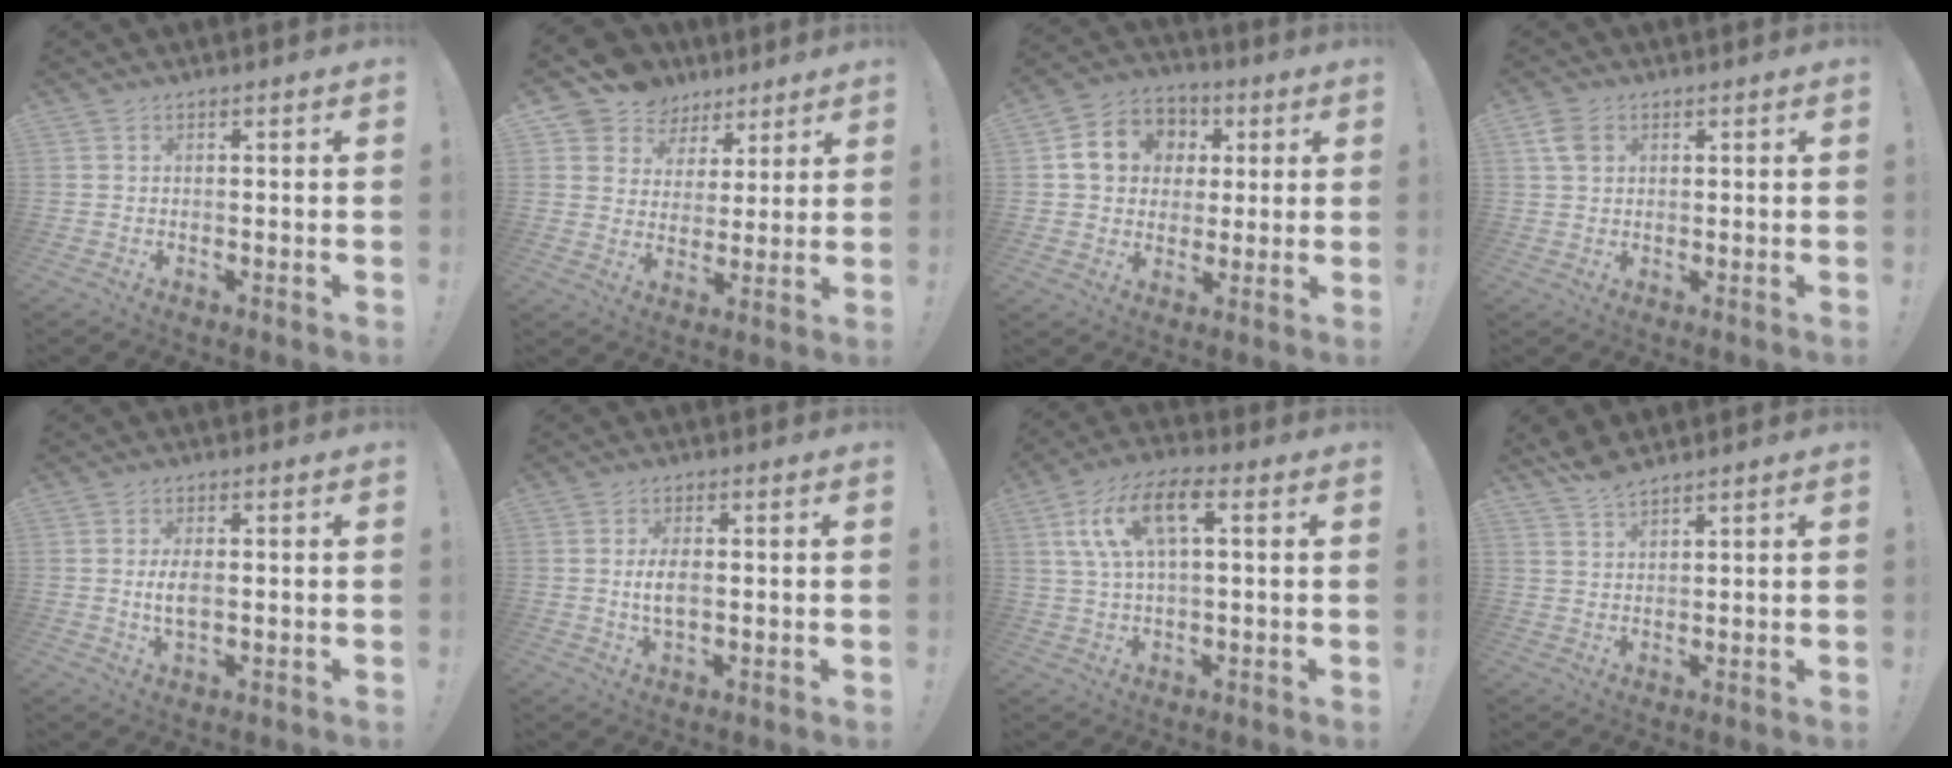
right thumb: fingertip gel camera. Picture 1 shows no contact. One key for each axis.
{"total": 9.1, "fx": 5.8, "fy": 6.9, "fz": 1.3, "tx": -0.027, "ty": -0.044, "tz": 0.117}
{"total": 12.2, "fx": 2.7, "fy": 10.8, "fz": 5.2, "tx": -0.071, "ty": 0.003, "tz": 0.059}
{"total": 4.7, "fx": 1.7, "fy": 3.4, "fz": 2.7, "tx": -0.038, "ty": 0.004, "tz": 0.034}
{"total": 4.6, "fx": 0.0, "fy": 2.3, "fz": 4.0, "tx": -0.072, "ty": -0.006, "tz": -0.005}
{"total": 4.8, "fx": 0.0, "fy": 2.3, "fz": 4.2, "tx": -0.076, "ty": -0.005, "tz": -0.006}
{"total": 12.6, "fx": 3.8, "fy": 5.3, "fz": 10.8, "tx": -0.204, "ty": 0.005, "tz": 0.068}
{"total": 4.3, "fx": 3.8, "fy": 0.9, "fz": 1.7, "tx": -0.038, "ty": -0.021, "tz": 0.073}